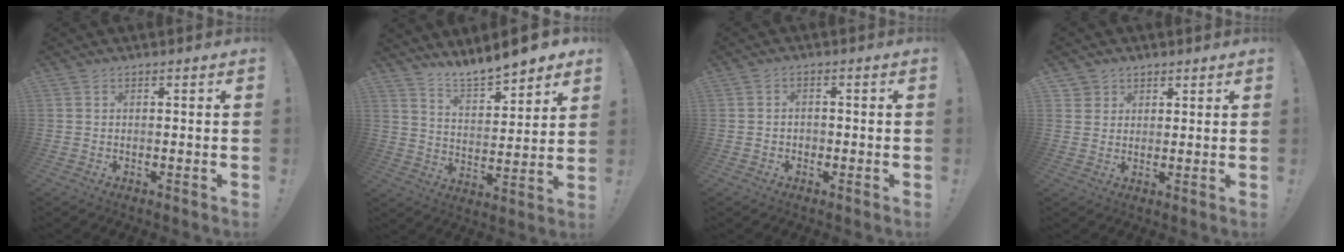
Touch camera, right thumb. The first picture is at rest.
{"total": 10.3, "force": [9.8, 1.3, 2.9], "torque": [-0.063, -0.084, 0.176]}
{"total": 1.9, "force": [-0.9, 1.4, 0.9], "torque": [-0.014, 0.007, -0.016]}
{"total": 3.2, "force": [1.9, 2.6, 0.1], "torque": [0.004, -0.010, 0.034]}